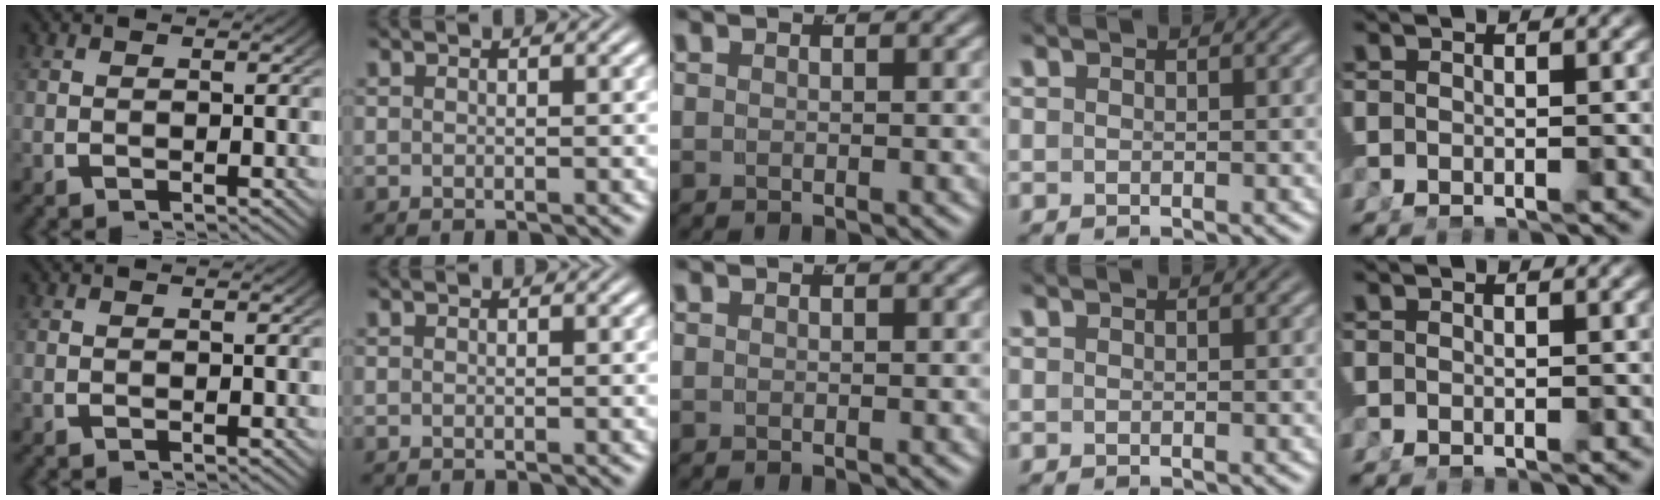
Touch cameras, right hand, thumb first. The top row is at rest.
{}